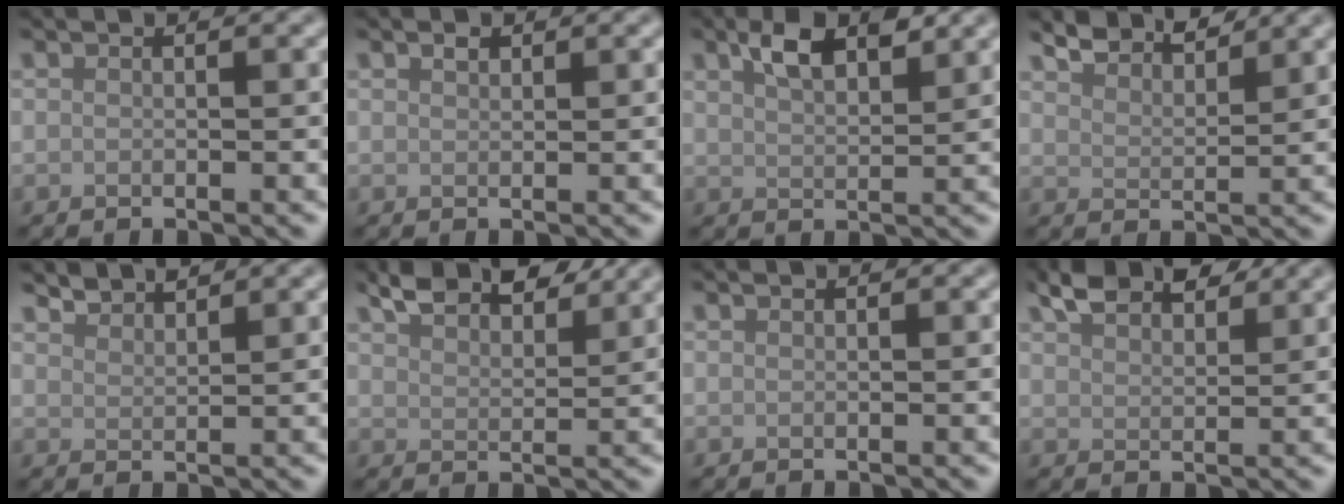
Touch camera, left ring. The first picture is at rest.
{"total": 0.7, "force": [0.5, 0.3, 0.2], "torque": [-0.006, -0.001, 0.011]}
{"total": 4.0, "force": [2.3, 1.7, 2.7], "torque": [-0.051, 0.006, 0.041]}
{"total": 4.0, "force": [3.9, 0.5, 1.1], "torque": [-0.026, 0.004, 0.063]}
{"total": 2.3, "force": [2.3, 0.2, 0.3], "torque": [-0.004, 0.001, 0.041]}
{"total": 5.1, "force": [4.1, 1.8, 2.5], "torque": [-0.044, 0.008, 0.072]}
{"total": 0.0}
{"total": 4.7, "force": [3.5, 1.9, 2.5], "torque": [-0.044, 0.010, 0.063]}